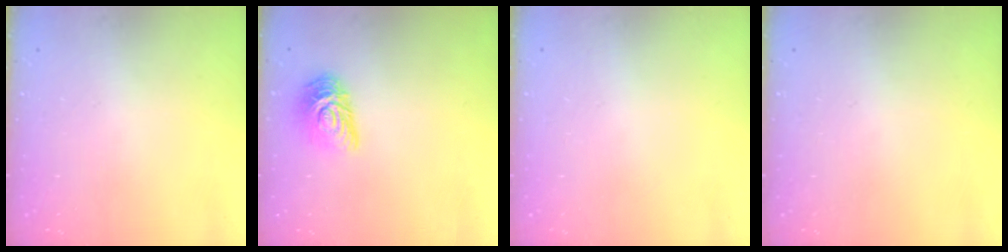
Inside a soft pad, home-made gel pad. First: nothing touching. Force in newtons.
{"total": 10.5, "press": 10.5, "slide": 0.6}
{"total": 0.0}
{"total": 0.0}